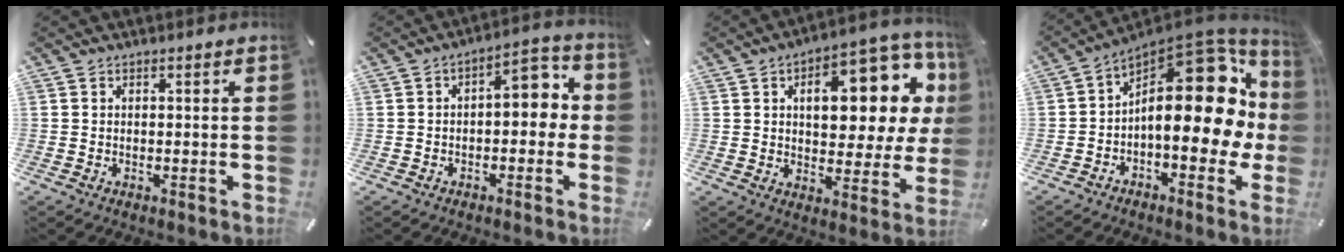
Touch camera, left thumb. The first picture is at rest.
{"total": 7.7, "force": [0.9, 4.3, 6.3], "torque": [-0.075, -0.013, 0.001]}
{"total": 17.7, "force": [6.2, 9.8, 13.4], "torque": [-0.172, -0.033, 0.099]}
{"total": 22.5, "force": [3.2, 10.6, 19.6], "torque": [-0.292, -0.045, 0.055]}